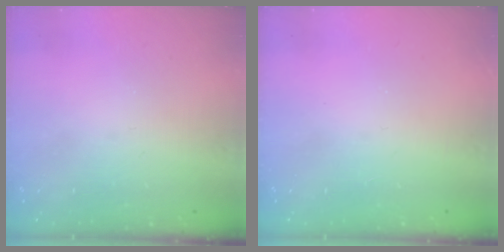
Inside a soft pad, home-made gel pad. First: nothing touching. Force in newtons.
{"total": 2.8, "press": 2.8, "slide": 0.4}